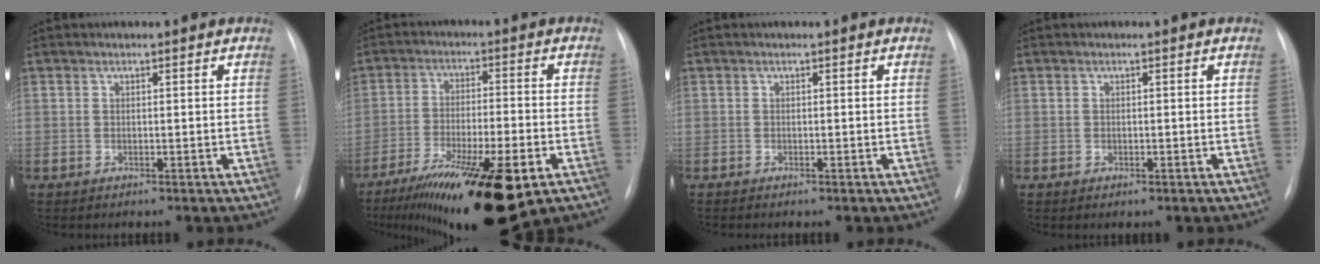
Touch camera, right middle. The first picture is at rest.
{"total": 18.4, "force": [-10.8, 3.6, 14.5], "torque": [-0.209, -0.036, -0.173]}
{"total": 0.0}
{"total": 0.5, "force": [-0.3, 0.2, 0.4], "torque": [-0.007, -0.002, -0.002]}